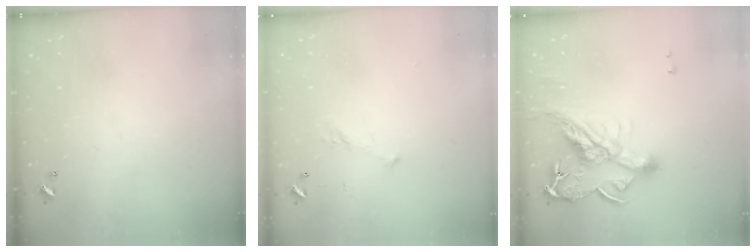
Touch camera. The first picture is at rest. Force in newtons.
{"total": 4.2, "press": 4.0, "slide": 1.1}
{"total": 12.8, "press": 12.8, "slide": 1.1}